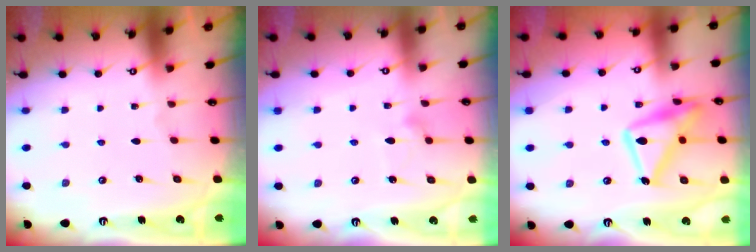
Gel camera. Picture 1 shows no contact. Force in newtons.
{"total": 9.9, "press": 9.9, "slide": 0.5}
{"total": 17.7, "press": 17.6, "slide": 1.2}